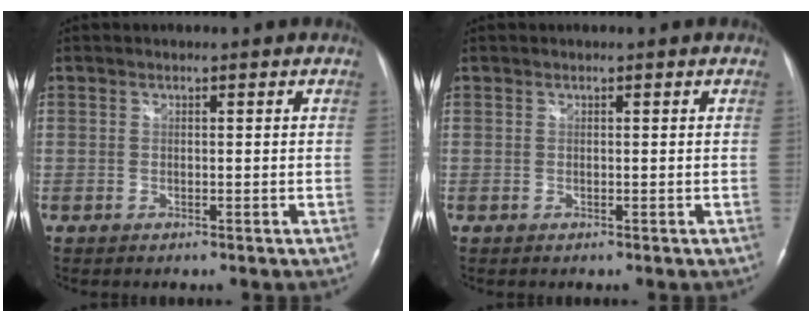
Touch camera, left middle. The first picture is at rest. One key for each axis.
{"total": 0.0}